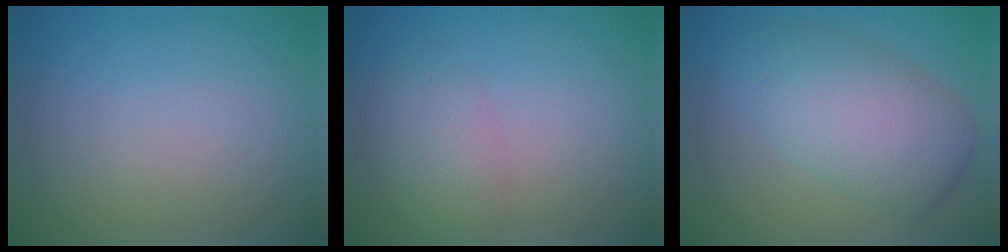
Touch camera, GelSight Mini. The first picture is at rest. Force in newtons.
{"total": 2.4, "press": 2.4, "slide": 0.1}
{"total": 6.8, "press": 6.8, "slide": 0.2}